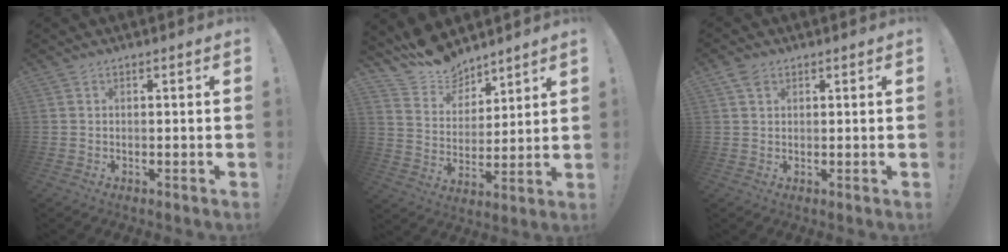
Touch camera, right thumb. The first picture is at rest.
{"total": 11.5, "force": [10.5, 4.6, 0.9], "torque": [-0.038, -0.092, 0.201]}
{"total": 3.1, "force": [1.7, 1.9, 1.7], "torque": [-0.031, 0.000, 0.033]}